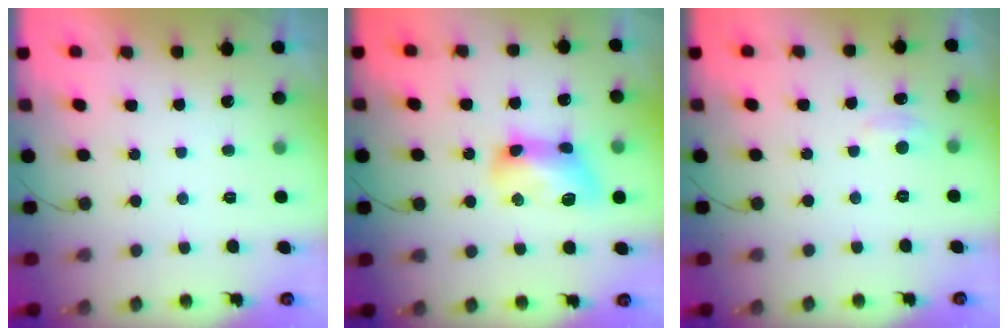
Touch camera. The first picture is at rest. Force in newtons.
{"total": 12.1, "press": 12.1, "slide": 0.6}
{"total": 3.0, "press": 3.0, "slide": 0.4}